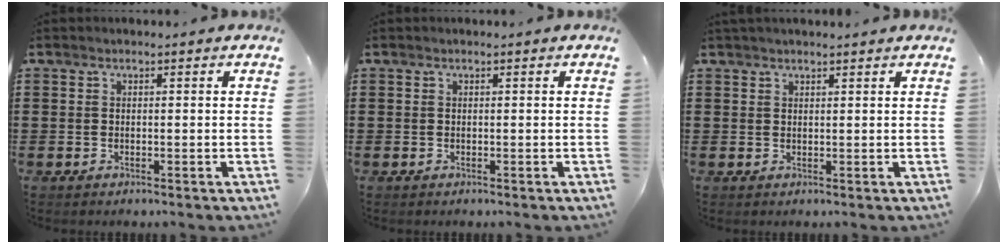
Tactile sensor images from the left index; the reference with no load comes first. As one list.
[{"total": 0.0}, {"total": 1.1, "force": [1.0, 0.1, 0.4], "torque": [-0.009, 0.001, 0.020]}]